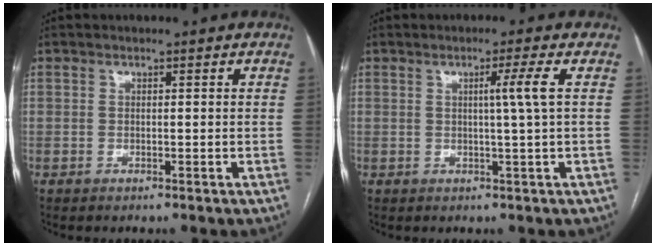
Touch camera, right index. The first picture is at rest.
{"total": 3.3, "force": [0.6, -1.3, 3.0], "torque": [-0.050, -0.003, 0.011]}